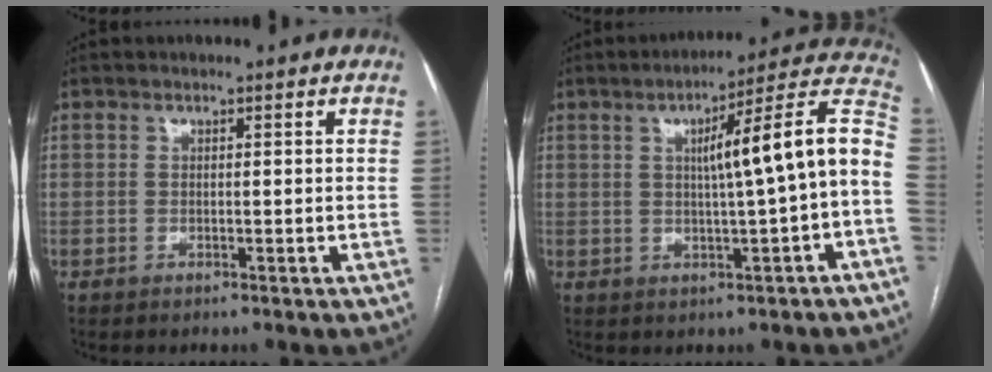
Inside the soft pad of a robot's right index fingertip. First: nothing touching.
{"total": 13.3, "force": [0.1, 0.0, 13.3], "torque": [-0.179, 0.034, -0.002]}